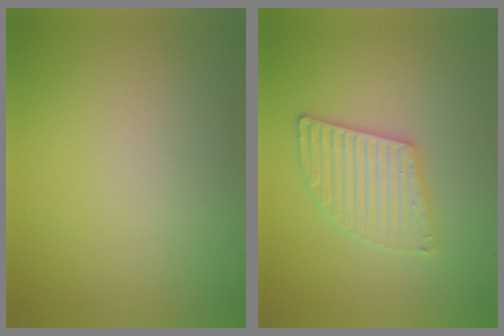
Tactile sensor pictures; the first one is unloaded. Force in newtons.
{"total": 3.0, "press": 3.0, "slide": 0.2}